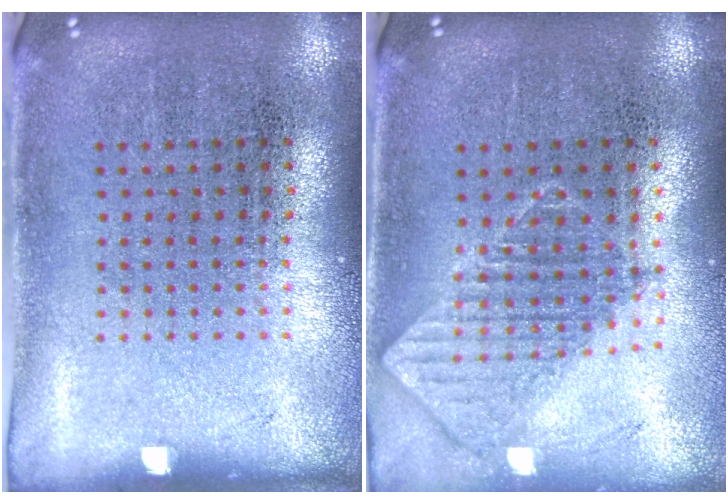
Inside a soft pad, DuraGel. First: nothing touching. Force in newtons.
{"total": 1.0, "press": 1.0, "slide": 0.2}